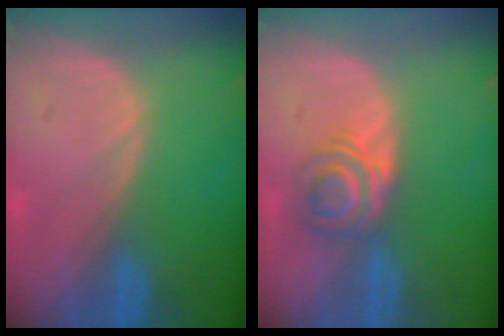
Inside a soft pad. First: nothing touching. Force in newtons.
{"total": 5.9, "press": 4.9, "slide": 3.3}